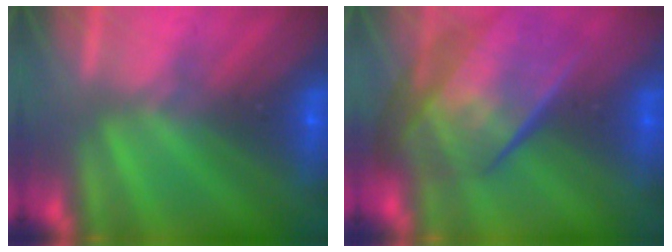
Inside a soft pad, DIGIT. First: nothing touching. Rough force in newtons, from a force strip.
{"total": 7.6}